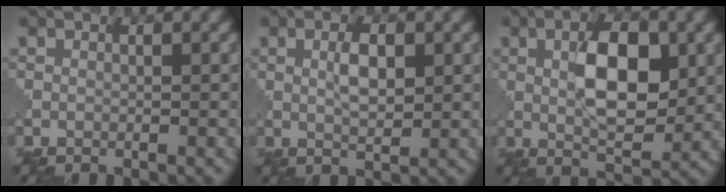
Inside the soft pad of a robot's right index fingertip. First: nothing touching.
{"total": 2.6, "force": [0.9, 1.0, 2.2], "torque": [-0.044, 0.002, 0.017]}
{"total": 7.2, "force": [1.3, 3.1, 6.4], "torque": [-0.101, 0.002, 0.023]}